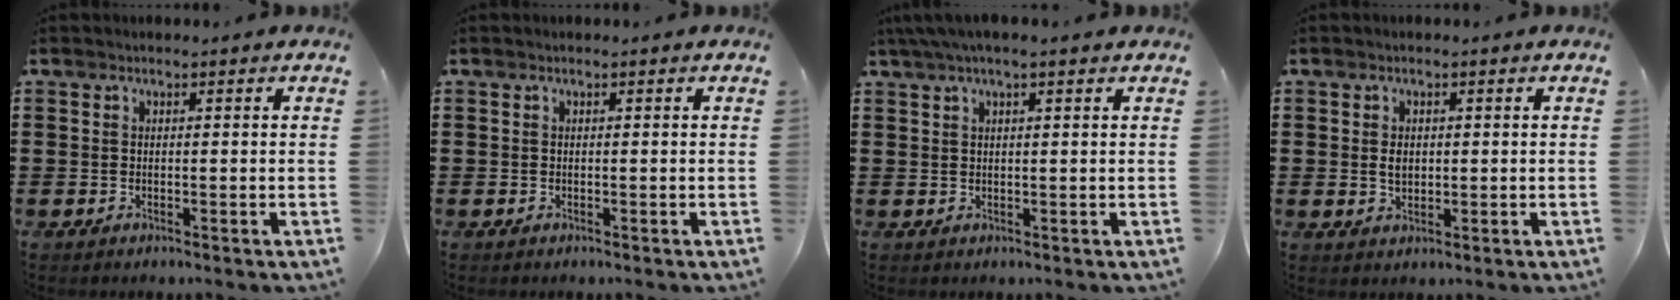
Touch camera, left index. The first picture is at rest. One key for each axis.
{"total": 0.0}
{"total": 2.7, "fx": 1.7, "fy": 0.4, "fz": 2.1, "tx": -0.043, "ty": 0.005, "tz": 0.029}
{"total": 2.0, "fx": 0.3, "fy": 1.4, "fz": 1.5, "tx": -0.025, "ty": 0.003, "tz": 0.002}